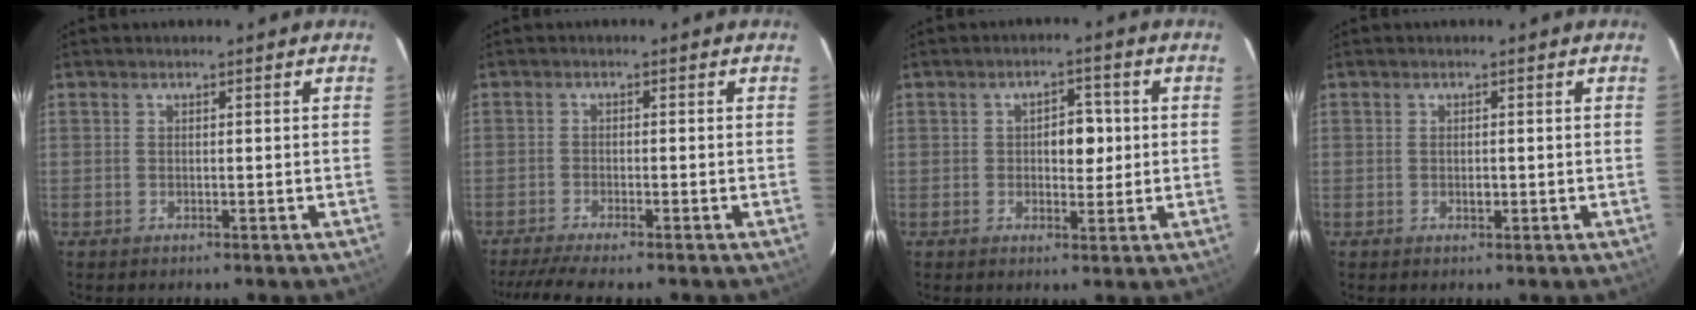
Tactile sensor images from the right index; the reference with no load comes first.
{"total": 7.2, "force": [-6.1, 0.3, 4.0], "torque": [-0.060, -0.016, -0.099]}
{"total": 4.6, "force": [0.3, 2.5, 3.8], "torque": [-0.053, 0.011, 0.007]}
{"total": 1.0, "force": [-0.1, 0.5, 0.8], "torque": [-0.017, 0.000, -0.001]}